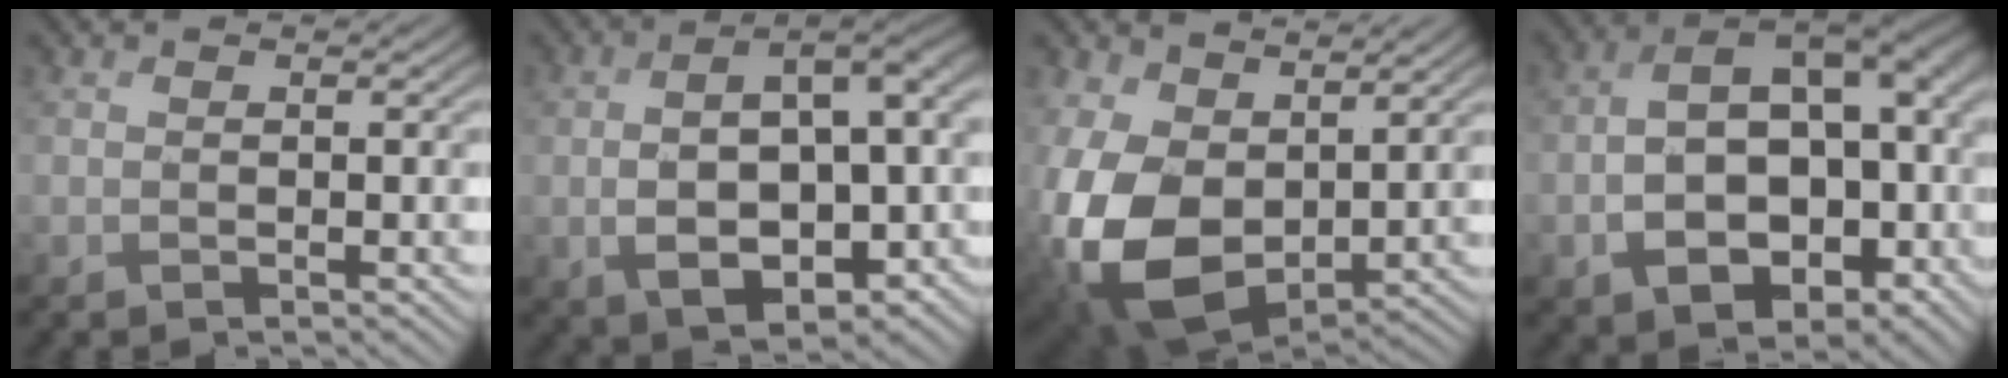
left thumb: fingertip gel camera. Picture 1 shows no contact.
{"total": 15.0, "force": [-2.5, 9.0, 11.8], "torque": [-0.203, -0.029, -0.018]}
{"total": 13.9, "force": [1.1, 9.7, 9.8], "torque": [-0.270, -0.028, 0.023]}
{"total": 15.2, "force": [-3.3, 9.2, 11.6], "torque": [-0.212, -0.016, -0.034]}